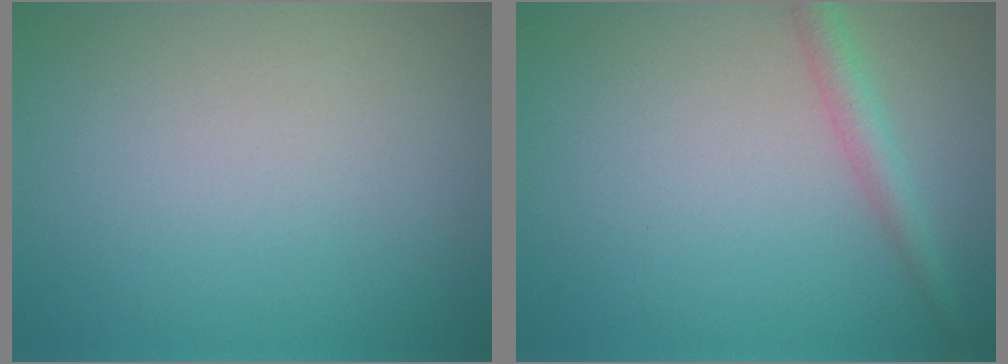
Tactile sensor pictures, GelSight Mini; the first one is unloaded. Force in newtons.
{"total": 2.2, "press": 2.2, "slide": 0.1}